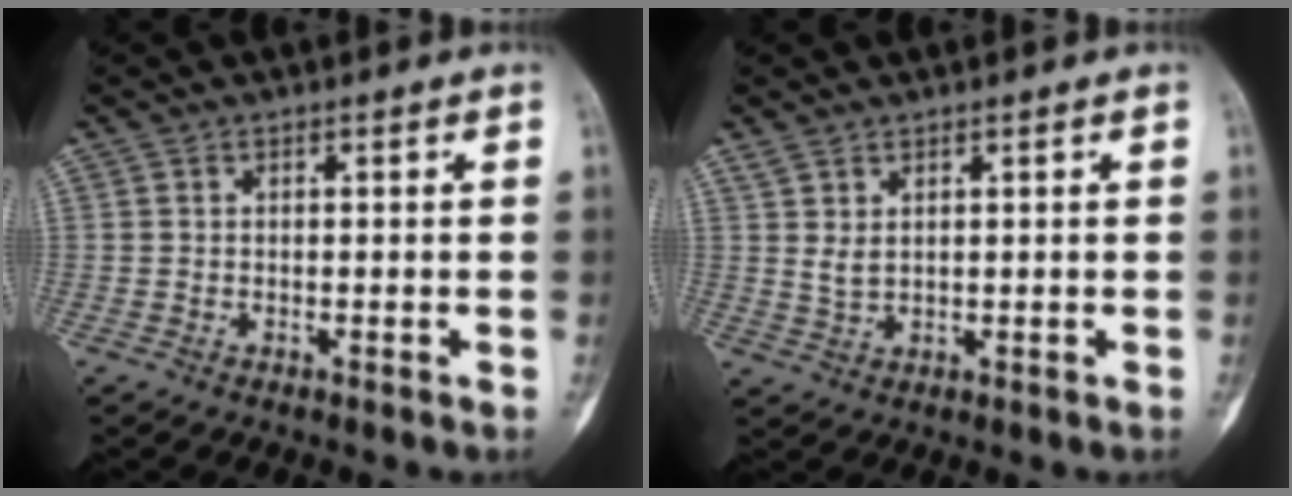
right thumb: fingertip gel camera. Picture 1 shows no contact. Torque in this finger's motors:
{"motor_torque": [0.07, 0.17, 0.29, -0.11, 0.10]}